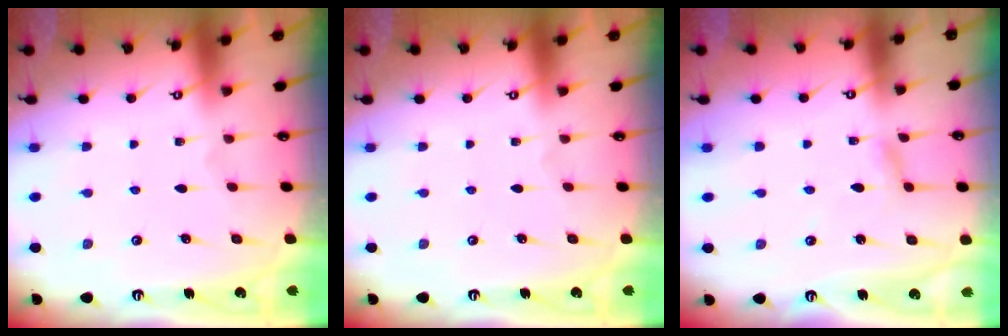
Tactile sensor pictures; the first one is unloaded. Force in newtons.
{"total": 0.0}
{"total": 3.0, "press": 3.0, "slide": 0.3}